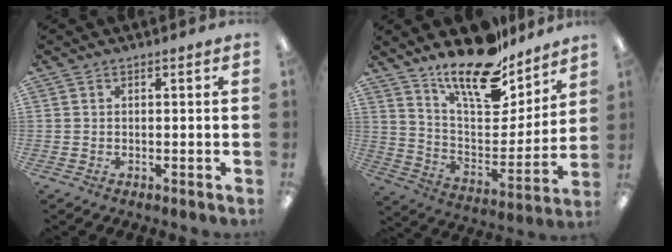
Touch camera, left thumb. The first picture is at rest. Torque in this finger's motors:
{"motor_torque": [0.16, 0.15, 1.41, -1.36, 0.26]}